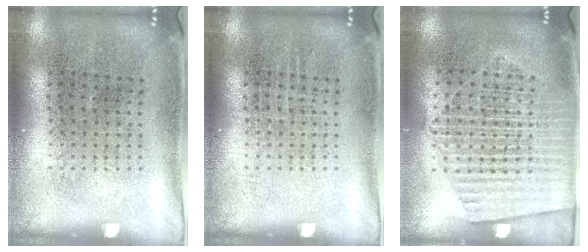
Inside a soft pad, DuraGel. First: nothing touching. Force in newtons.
{"total": 0.0}
{"total": 1.5, "press": 1.4, "slide": 0.6}